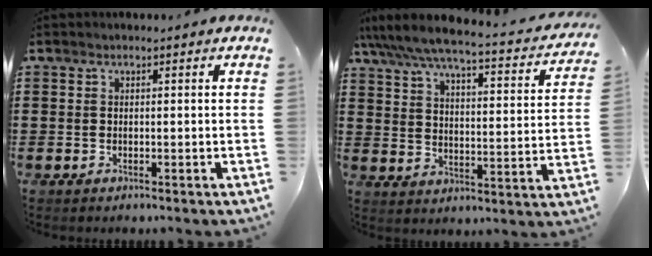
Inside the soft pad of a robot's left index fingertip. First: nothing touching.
{"total": 5.4, "force": [4.6, 0.4, 2.8], "torque": [-0.076, -0.035, 0.071]}